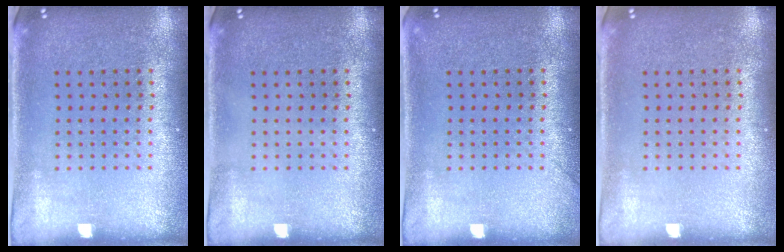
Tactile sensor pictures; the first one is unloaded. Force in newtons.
{"total": 0.0}
{"total": 0.7, "press": 0.7, "slide": 0.1}
{"total": 0.0}